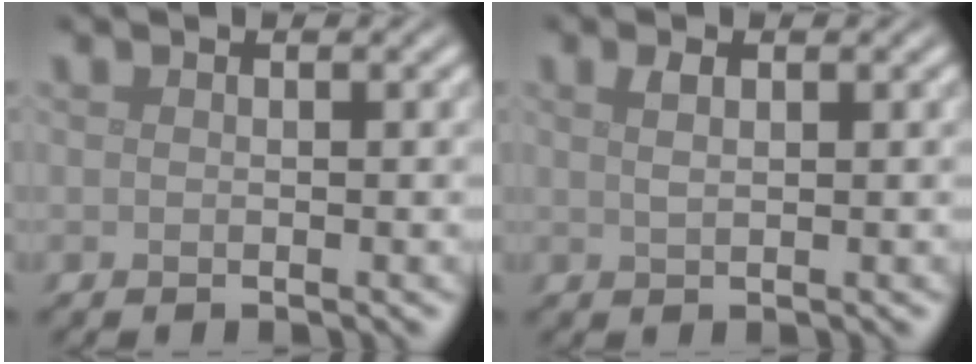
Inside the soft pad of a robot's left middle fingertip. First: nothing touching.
{"total": 1.3, "force": [0.6, 0.4, 1.0], "torque": [-0.021, 0.001, 0.013]}